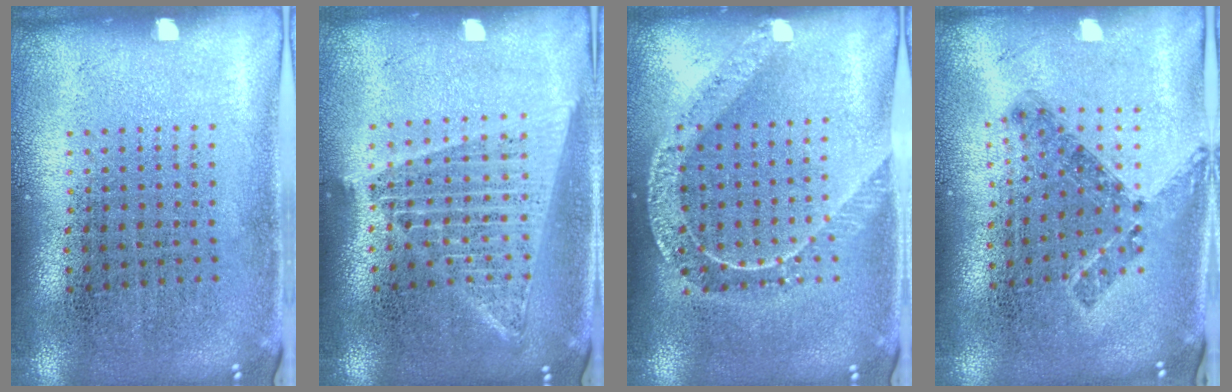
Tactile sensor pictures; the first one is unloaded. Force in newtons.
{"total": 1.6, "press": 1.5, "slide": 0.7}
{"total": 1.7, "press": 1.5, "slide": 0.8}
{"total": 0.7, "press": 0.7, "slide": 0.3}